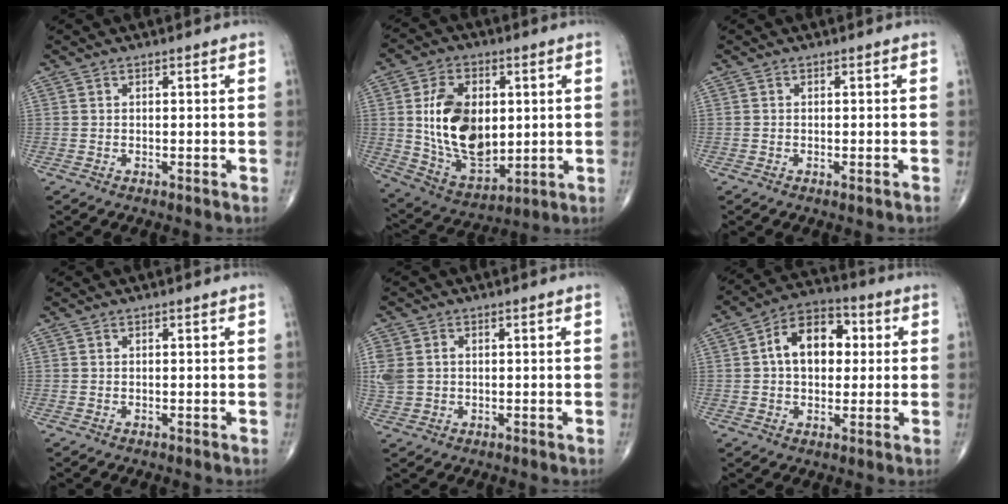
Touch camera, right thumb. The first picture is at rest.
{"total": 17.9, "force": [1.9, 11.4, 13.7], "torque": [-0.208, -0.016, 0.049]}
{"total": 0.5, "force": [-0.4, 0.1, 0.4], "torque": [-0.010, -0.001, -0.006]}
{"total": 0.0}
{"total": 6.4, "force": [0.6, 5.1, 3.8], "torque": [-0.106, 0.007, 0.020]}
{"total": 12.3, "force": [1.9, 8.1, 9.0], "torque": [-0.116, 0.021, 0.022]}